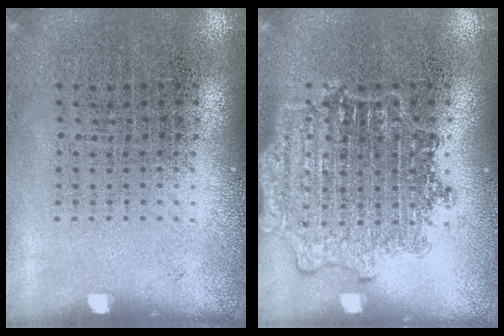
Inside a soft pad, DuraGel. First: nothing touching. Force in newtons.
{"total": 2.8, "press": 2.8, "slide": 0.5}